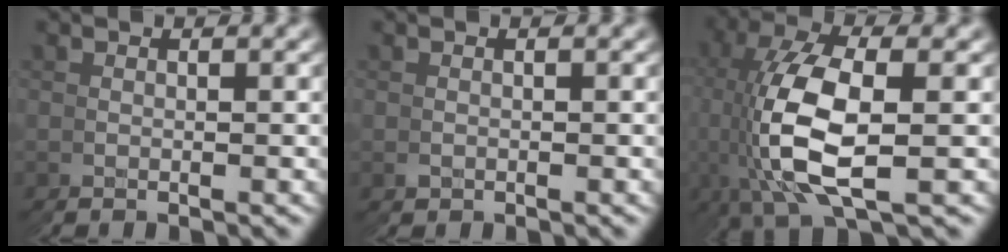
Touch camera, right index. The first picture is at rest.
{"total": 0.6, "force": [-0.2, 0.6, 0.0], "torque": [0.002, -0.002, -0.001]}
{"total": 8.7, "force": [0.3, 4.3, 7.6], "torque": [-0.187, -0.014, 0.028]}